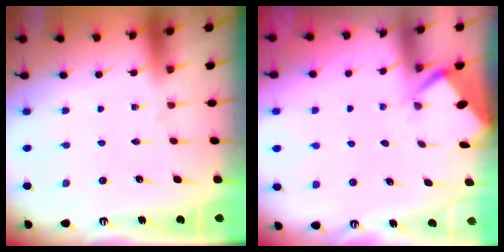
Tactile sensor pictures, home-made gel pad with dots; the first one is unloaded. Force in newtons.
{"total": 2.6, "press": 2.6, "slide": 0.3}